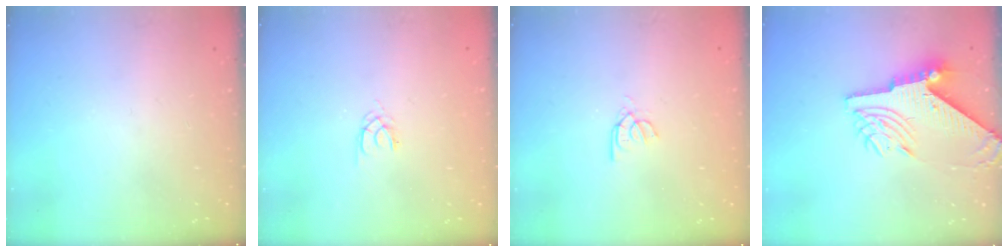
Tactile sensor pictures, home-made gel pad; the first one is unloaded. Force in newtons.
{"total": 1.3, "press": 1.2, "slide": 0.3}
{"total": 2.6, "press": 2.6, "slide": 0.2}
{"total": 12.0, "press": 11.9, "slide": 1.4}